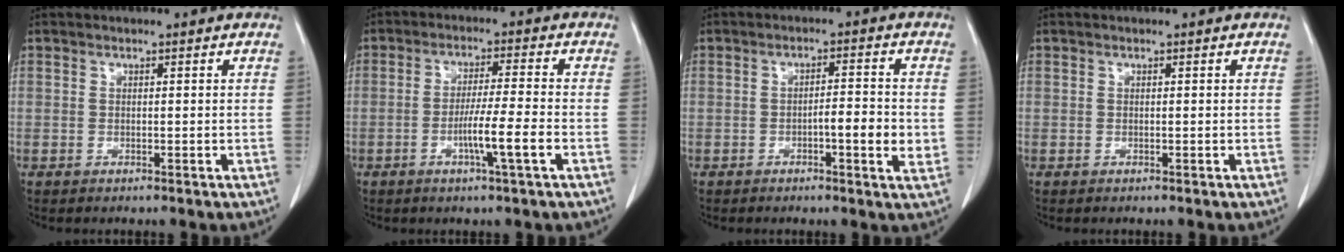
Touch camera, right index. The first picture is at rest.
{"total": 6.8, "force": [-2.4, -0.8, 6.3], "torque": [-0.111, -0.008, -0.045]}
{"total": 5.3, "force": [-1.0, 0.8, 5.2], "torque": [-0.075, -0.001, -0.016]}
{"total": 0.0}